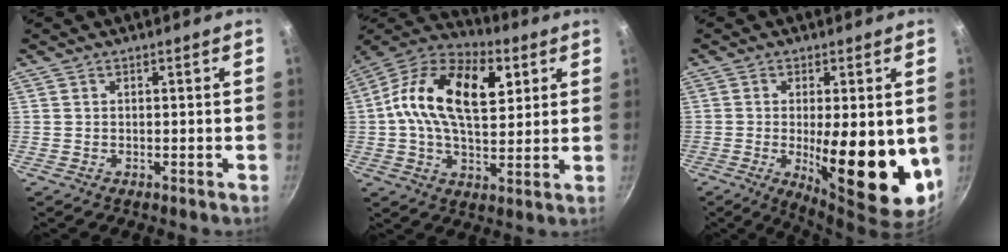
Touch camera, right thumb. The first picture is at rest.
{"total": 20.5, "force": [5.0, 11.7, 16.0], "torque": [-0.264, 0.010, 0.064]}
{"total": 16.3, "force": [-1.7, 5.3, 15.3], "torque": [-0.207, -0.014, -0.013]}